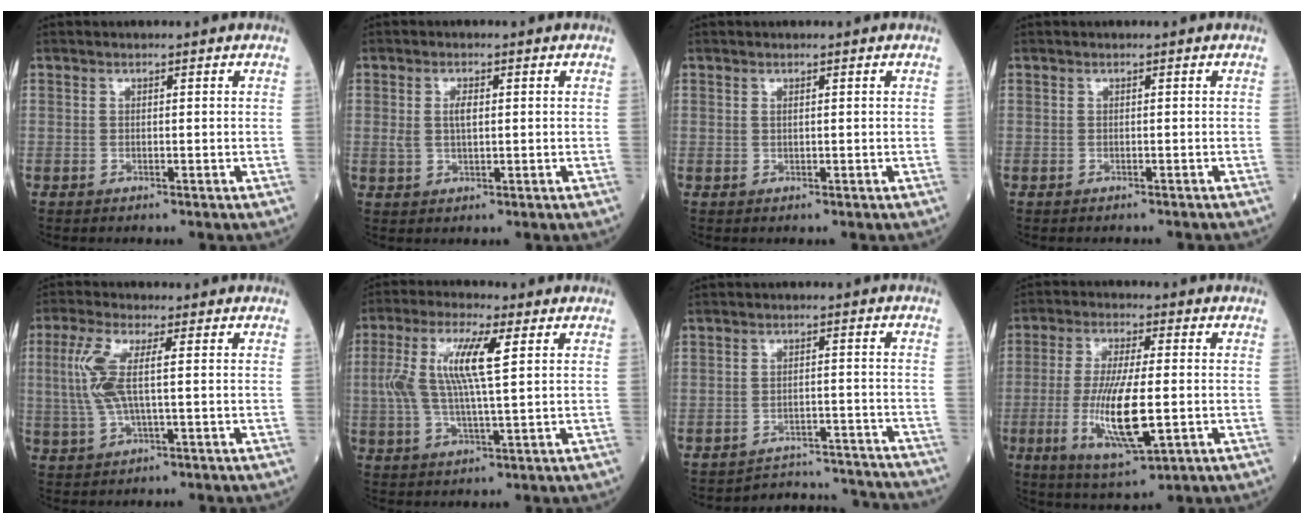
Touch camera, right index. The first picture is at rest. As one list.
[{"total": 3.0, "force": [0.5, 0.7, 2.9], "torque": [-0.063, 0.005, 0.013]}, {"total": 0.6, "force": [0.2, -0.3, 0.4], "torque": [-0.014, -0.002, 0.005]}, {"total": 1.6, "force": [-1.6, 0.1, 0.3], "torque": [-0.008, -0.003, -0.019]}, {"total": 6.9, "force": [0.8, 1.3, 6.8], "torque": [-0.168, 0.008, 0.016]}, {"total": 10.2, "force": [2.2, 1.1, 9.9], "torque": [-0.216, 0.013, 0.042]}, {"total": 10.9, "force": [-10.8, 0.8, -0.9], "torque": [0.018, 0.026, -0.135]}, {"total": 12.5, "force": [-2.4, 1.9, 12.1], "torque": [-0.243, -0.021, -0.039]}]